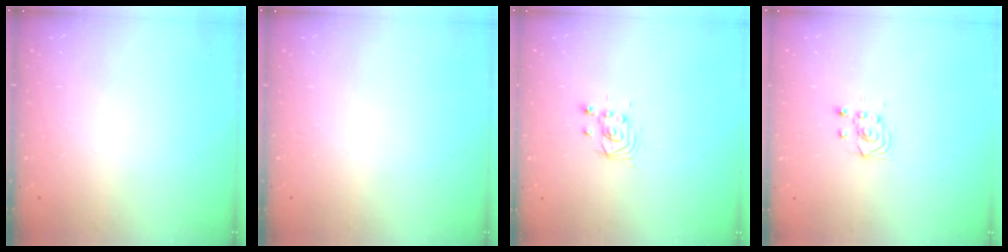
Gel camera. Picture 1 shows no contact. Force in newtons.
{"total": 0.0}
{"total": 2.6, "press": 2.6, "slide": 0.1}
{"total": 2.9, "press": 2.7, "slide": 1.0}